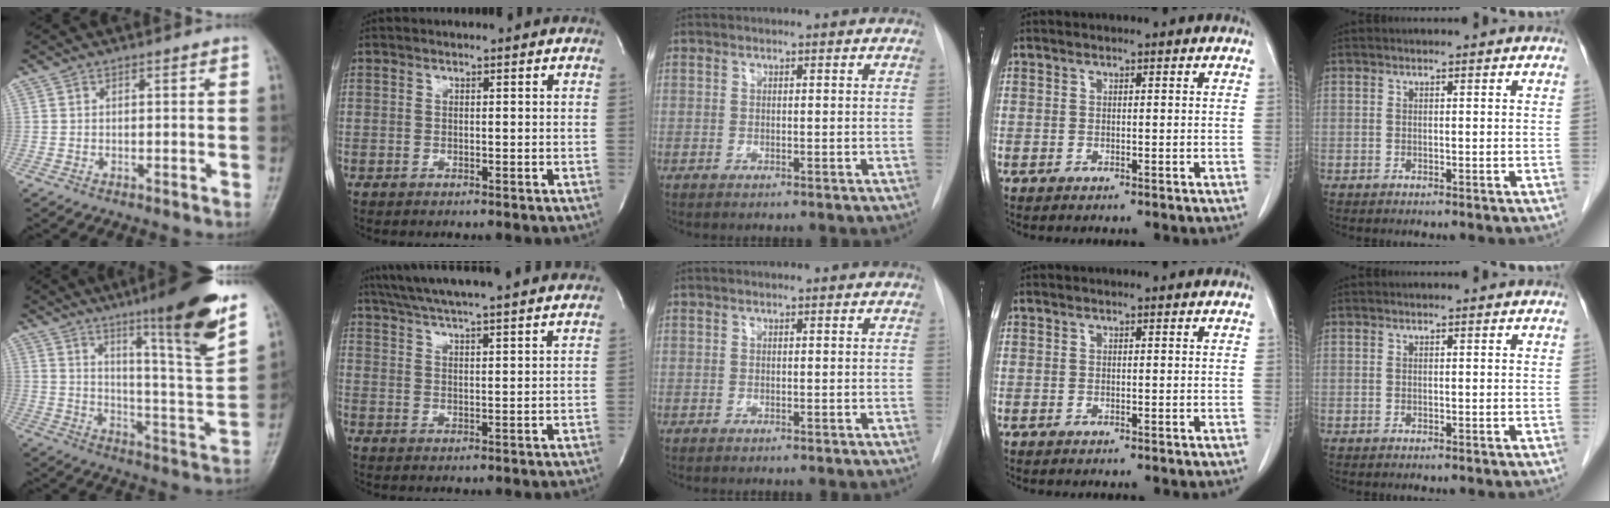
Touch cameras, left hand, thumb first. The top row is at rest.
{"thumb": {"total": 19.0, "force": [11.9, 1.5, 14.8], "torque": [-0.191, -0.067, 0.183]}, "index": {"total": 23.3, "force": [20.9, 1.0, 10.2], "torque": [-0.175, 0.008, 0.282]}}